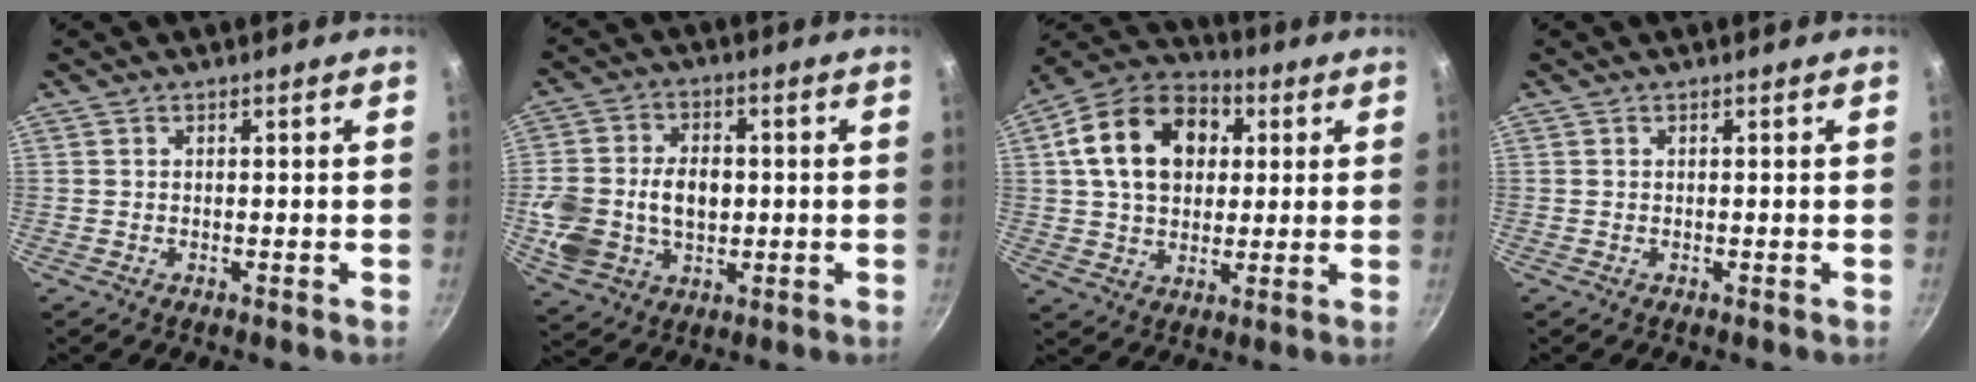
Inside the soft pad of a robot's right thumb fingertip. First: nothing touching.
{"total": 14.2, "force": [-0.5, 10.5, 9.7], "torque": [-0.178, 0.010, -0.005]}
{"total": 17.6, "force": [4.2, 12.8, 11.4], "torque": [-0.169, 0.021, 0.059]}
{"total": 0.0}